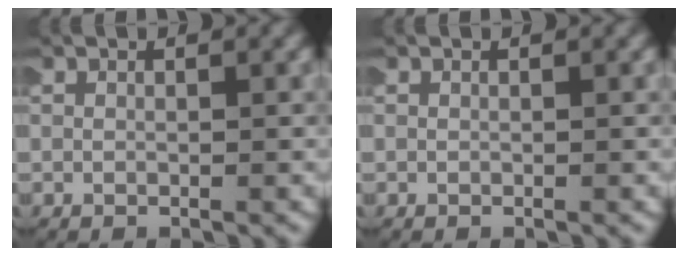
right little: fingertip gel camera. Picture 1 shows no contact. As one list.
[{"total": 0.0}]